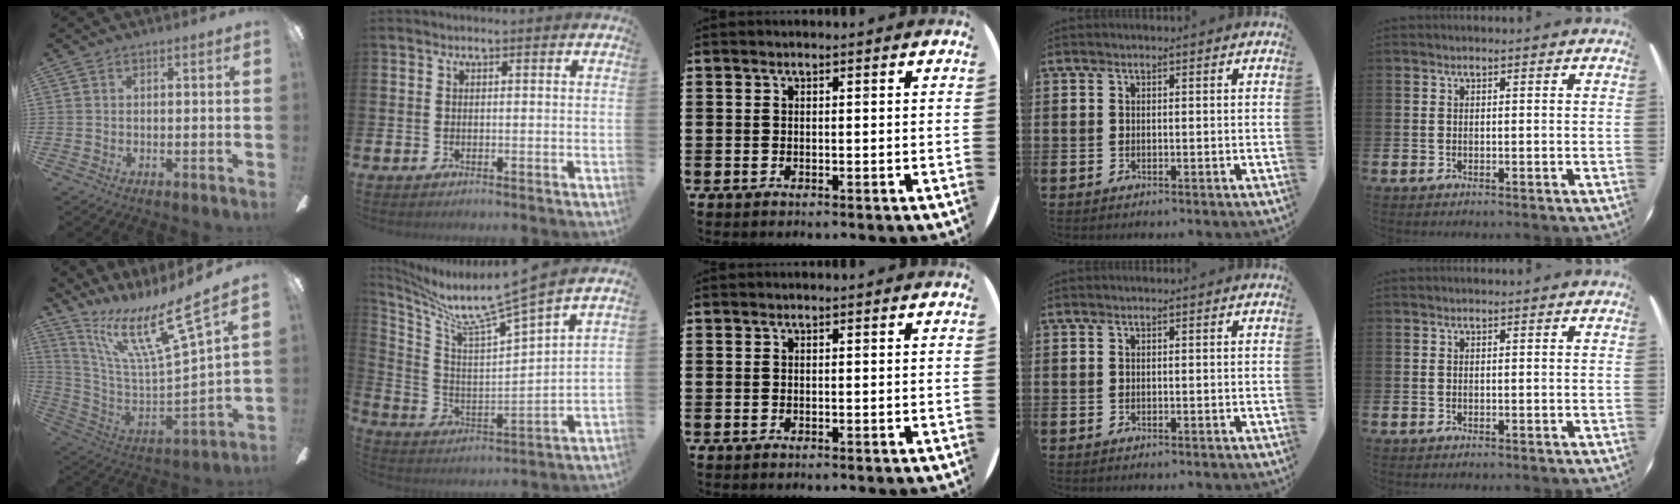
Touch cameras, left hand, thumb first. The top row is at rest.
{"thumb": {"total": 19.4, "force": [12.6, 3.4, 14.4], "torque": [-0.270, -0.086, 0.200]}, "index": {"total": 9.5, "force": [8.0, 0.1, 5.0], "torque": [-0.129, -0.069, 0.127]}}